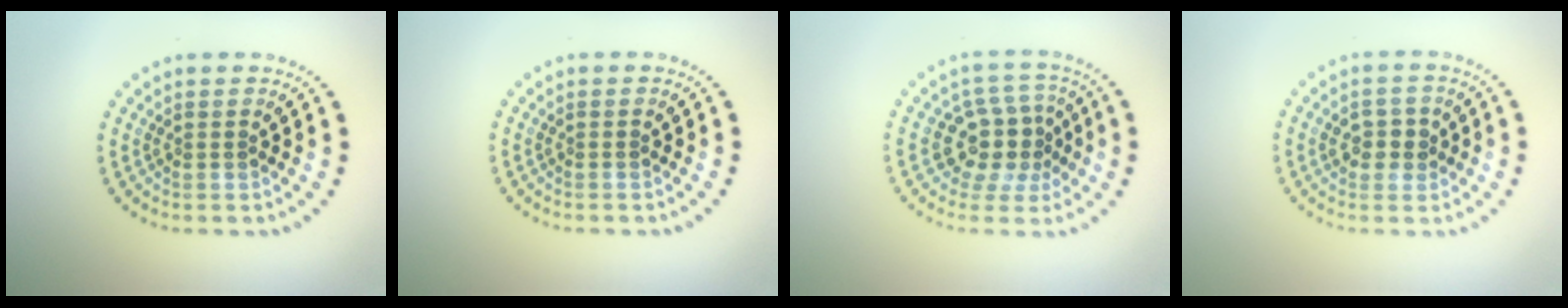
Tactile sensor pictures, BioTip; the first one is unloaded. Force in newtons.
{"total": 0.0}
{"total": 4.3, "press": 3.7, "slide": 2.1}
{"total": 1.9, "press": 1.8, "slide": 0.2}